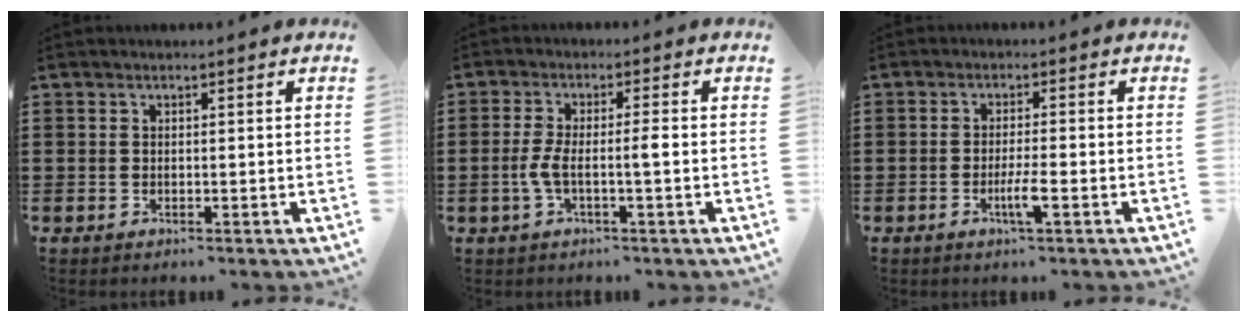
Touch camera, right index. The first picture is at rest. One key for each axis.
{"total": 4.2, "fx": -0.9, "fy": 0.3, "fz": 4.1, "tx": -0.097, "ty": -0.009, "tz": -0.026}
{"total": 3.4, "fx": -1.5, "fy": 0.1, "fz": 3.1, "tx": -0.059, "ty": -0.007, "tz": -0.030}